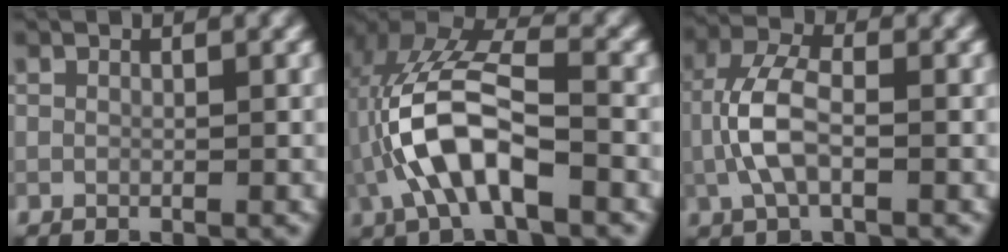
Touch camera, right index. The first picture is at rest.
{"total": 9.3, "force": [-2.5, 4.1, 8.0], "torque": [-0.177, 0.015, -0.049]}
{"total": 4.9, "force": [-1.0, 2.3, 4.2], "torque": [-0.095, 0.008, -0.026]}